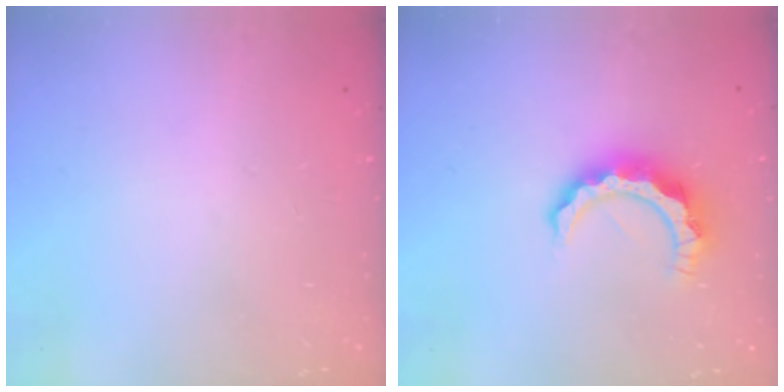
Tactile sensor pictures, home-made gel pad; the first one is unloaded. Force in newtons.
{"total": 9.0, "press": 8.9, "slide": 0.8}